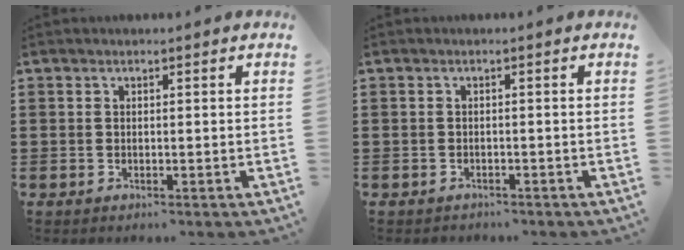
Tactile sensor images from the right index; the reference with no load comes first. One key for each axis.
{"total": 1.1, "fx": -1.1, "fy": 0.2, "fz": -0.2, "tx": 0.000, "ty": 0.001, "tz": -0.023}